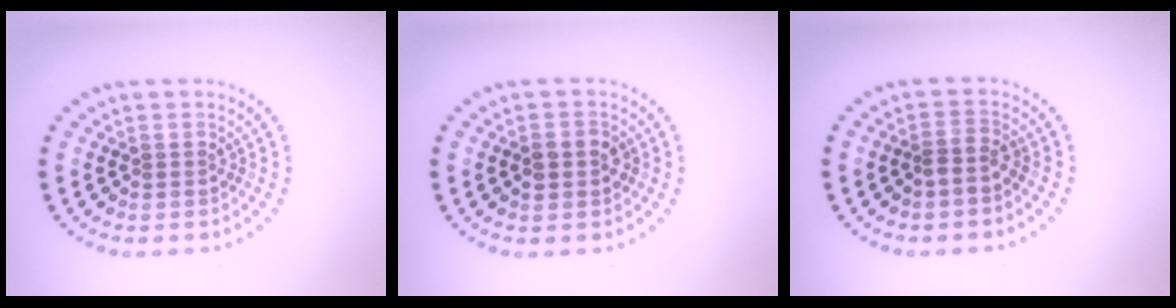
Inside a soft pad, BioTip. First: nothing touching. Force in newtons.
{"total": 2.6, "press": 2.6, "slide": 0.1}
{"total": 1.6, "press": 1.1, "slide": 1.1}